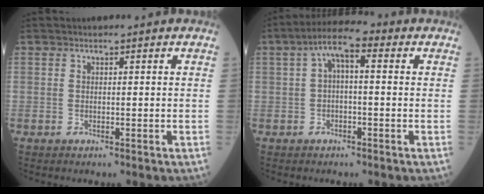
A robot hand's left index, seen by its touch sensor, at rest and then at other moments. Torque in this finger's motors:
{"motor_torque": [0.46, -0.31, 0.31, 0.03]}